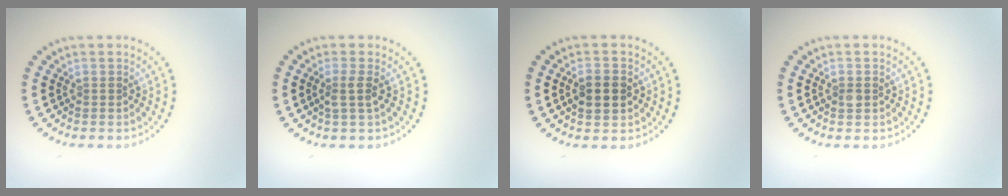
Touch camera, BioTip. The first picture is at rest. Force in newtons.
{"total": 1.5, "press": 1.2, "slide": 0.9}
{"total": 2.7, "press": 2.7, "slide": 0.2}
{"total": 1.0, "press": 1.0, "slide": 0.1}